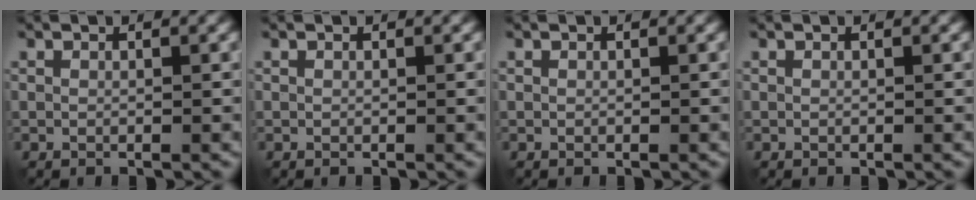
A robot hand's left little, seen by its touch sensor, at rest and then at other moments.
{"total": 0.0}
{"total": 0.0}
{"total": 0.0}